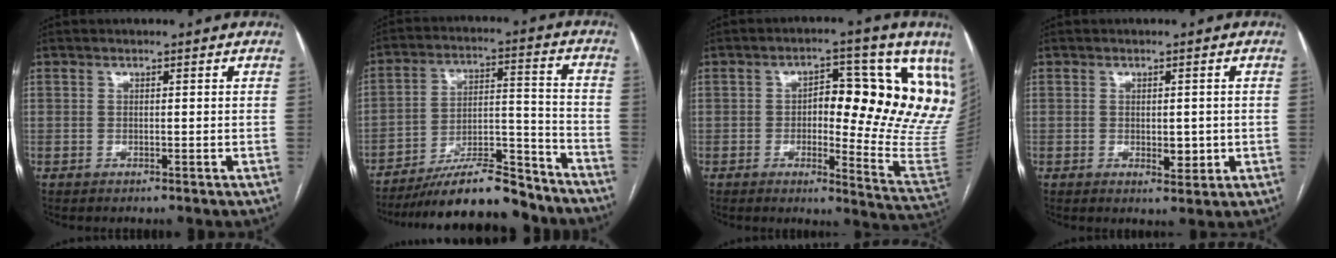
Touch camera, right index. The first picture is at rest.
{"total": 16.8, "force": [-14.8, 3.0, 7.4], "torque": [-0.121, 0.026, -0.246]}
{"total": 17.8, "force": [4.8, 5.7, 16.2], "torque": [-0.175, 0.013, 0.062]}
{"total": 3.1, "force": [-0.4, 1.6, 2.6], "torque": [-0.035, -0.003, 0.000]}